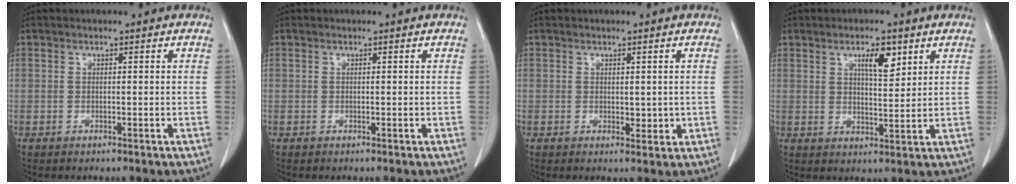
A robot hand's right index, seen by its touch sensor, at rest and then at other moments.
{"total": 0.0}
{"total": 1.8, "force": [0.2, 1.2, 1.3], "torque": [-0.015, -0.003, 0.009]}
{"total": 5.4, "force": [2.8, 1.5, 4.3], "torque": [-0.073, -0.001, 0.049]}